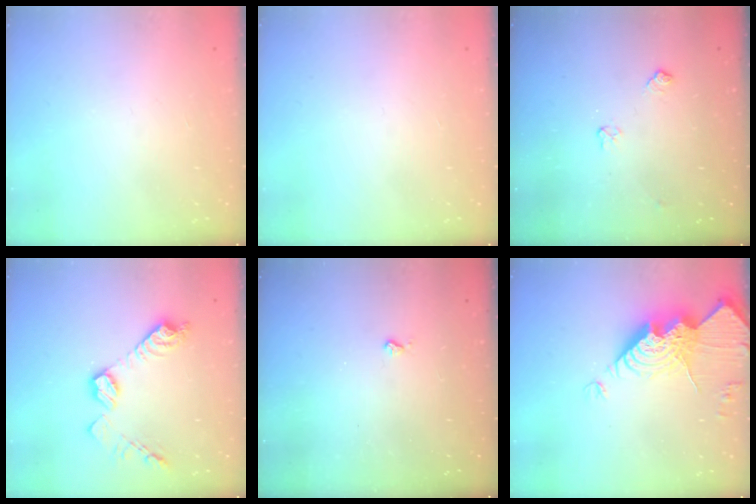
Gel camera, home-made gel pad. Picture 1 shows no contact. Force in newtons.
{"total": 0.0}
{"total": 5.0, "press": 5.0, "slide": 0.7}
{"total": 12.6, "press": 12.6, "slide": 0.8}
{"total": 2.1, "press": 2.1, "slide": 0.5}
{"total": 16.2, "press": 16.1, "slide": 1.4}